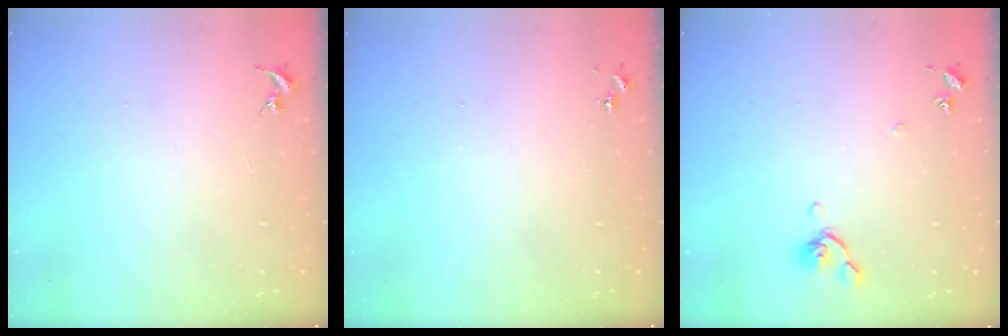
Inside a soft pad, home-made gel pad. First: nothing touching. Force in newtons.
{"total": 0.0}
{"total": 6.7, "press": 6.6, "slide": 1.0}